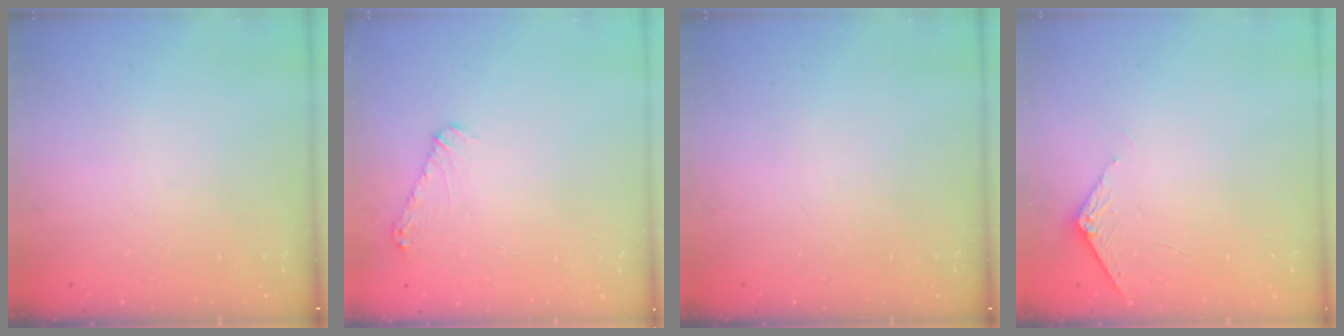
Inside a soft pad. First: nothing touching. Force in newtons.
{"total": 6.4, "press": 6.4, "slide": 0.7}
{"total": 0.0}
{"total": 2.9, "press": 2.9, "slide": 0.3}